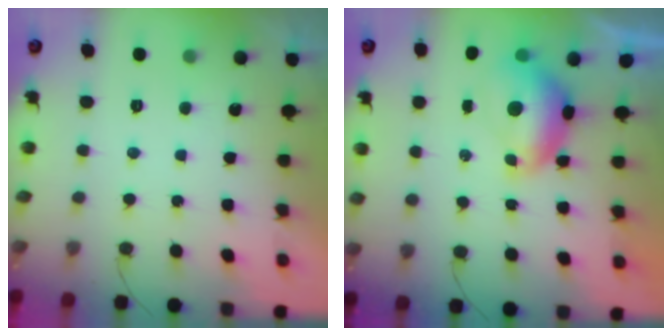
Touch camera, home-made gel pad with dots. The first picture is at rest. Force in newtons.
{"total": 7.7, "press": 7.7, "slide": 0.8}